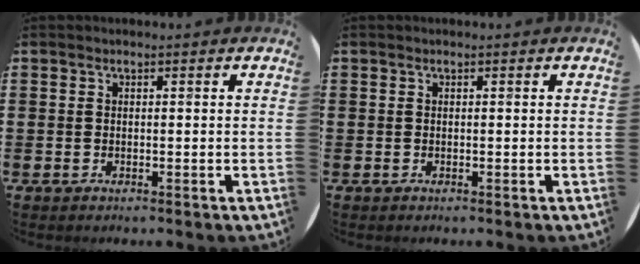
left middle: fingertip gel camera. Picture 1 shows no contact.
{"total": 0.0}